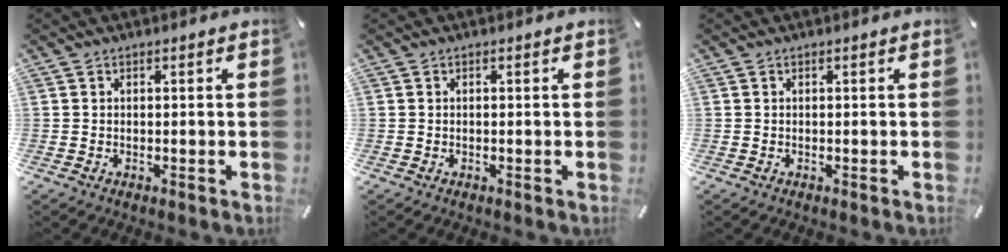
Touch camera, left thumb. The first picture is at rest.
{"total": 0.0}
{"total": 0.0}